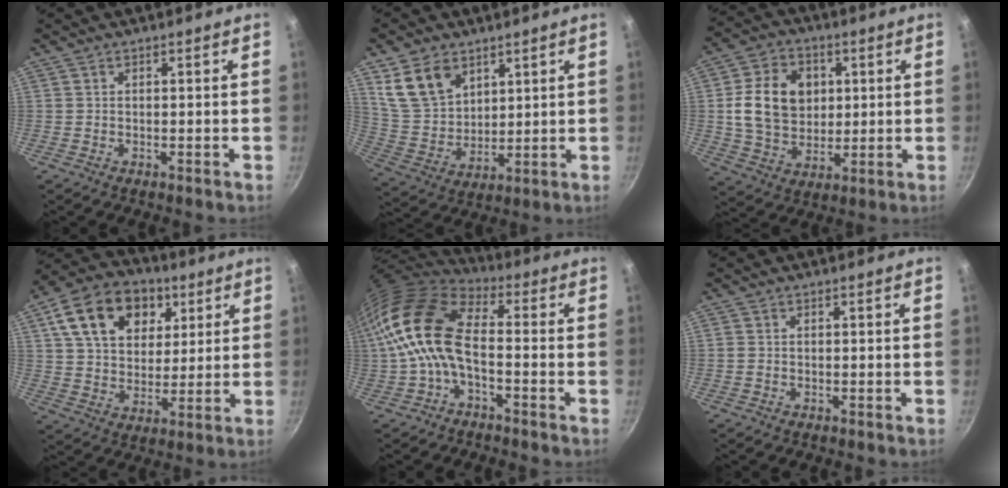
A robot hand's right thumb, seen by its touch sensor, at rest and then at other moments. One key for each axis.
{"total": 11.6, "fx": 6.0, "fy": 7.9, "fz": 5.9, "tx": -0.086, "ty": -0.027, "tz": 0.131}
{"total": 14.4, "fx": 2.3, "fy": 11.2, "fz": 8.8, "tx": -0.138, "ty": 0.002, "tz": 0.040}
{"total": 18.5, "fx": 7.5, "fy": 13.1, "fz": 10.7, "tx": -0.163, "ty": -0.003, "tz": 0.119}
{"total": 13.2, "fx": -1.8, "fy": 7.1, "fz": 10.9, "tx": -0.201, "ty": 0.026, "tz": -0.045}
{"total": 0.6, "fx": 0.0, "fy": 0.5, "fz": 0.4, "tx": -0.008, "ty": 0.002, "tz": -0.001}